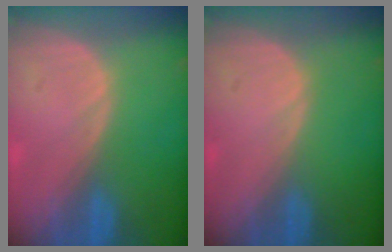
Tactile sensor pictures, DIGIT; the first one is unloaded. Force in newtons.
{"total": 0.0}